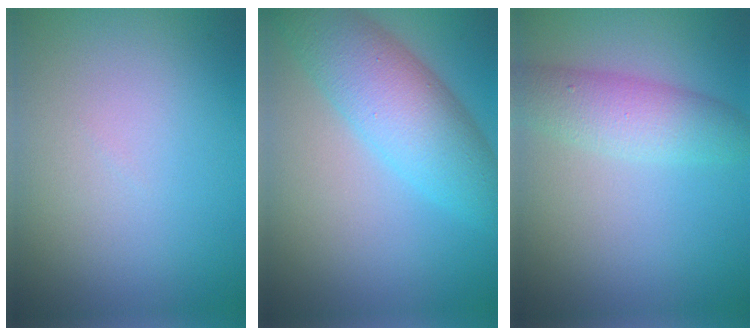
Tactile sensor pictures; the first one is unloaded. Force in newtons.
{"total": 7.0, "press": 7.0, "slide": 0.0}
{"total": 3.8, "press": 3.8, "slide": 0.1}